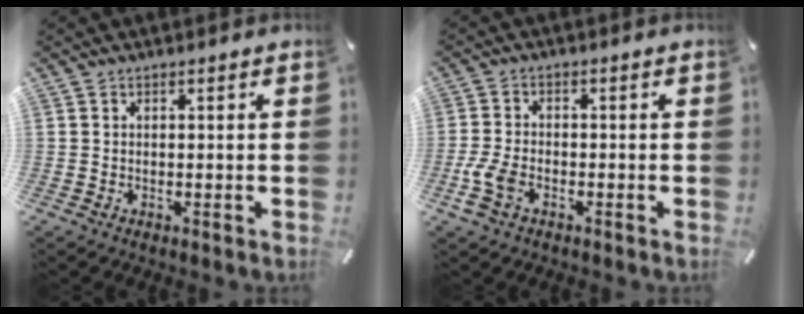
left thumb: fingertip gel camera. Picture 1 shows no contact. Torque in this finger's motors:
{"motor_torque": [1.51, 2.48, 0.37, 0.32, 0.52]}